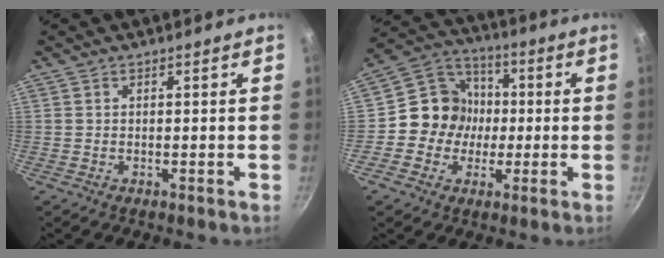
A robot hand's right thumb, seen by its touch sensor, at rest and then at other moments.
{"total": 11.3, "force": [-0.9, 10.5, 4.0], "torque": [-0.026, 0.028, -0.037]}